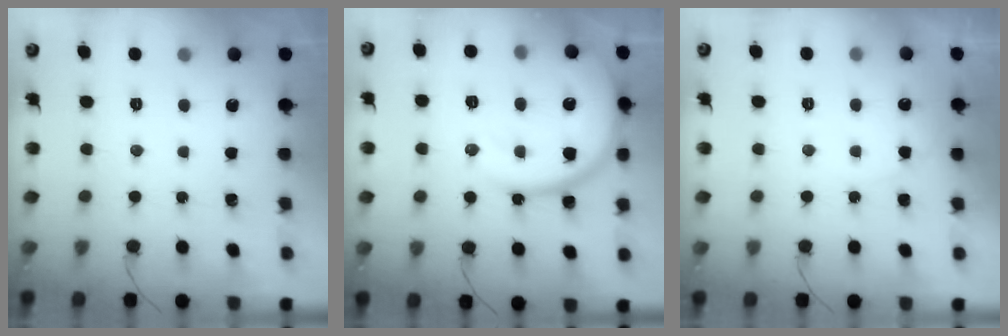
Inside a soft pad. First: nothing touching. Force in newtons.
{"total": 18.3, "press": 18.2, "slide": 1.6}
{"total": 5.6, "press": 5.5, "slide": 0.4}